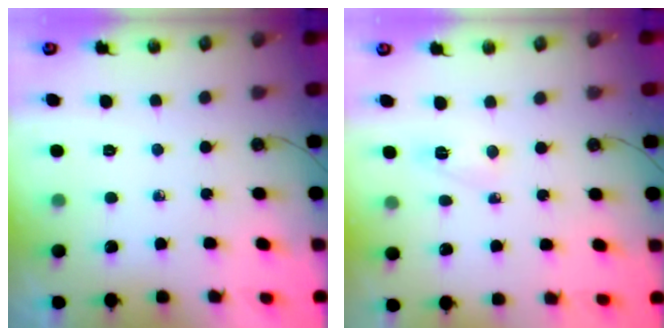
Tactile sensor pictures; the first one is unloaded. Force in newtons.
{"total": 2.9, "press": 2.8, "slide": 0.5}